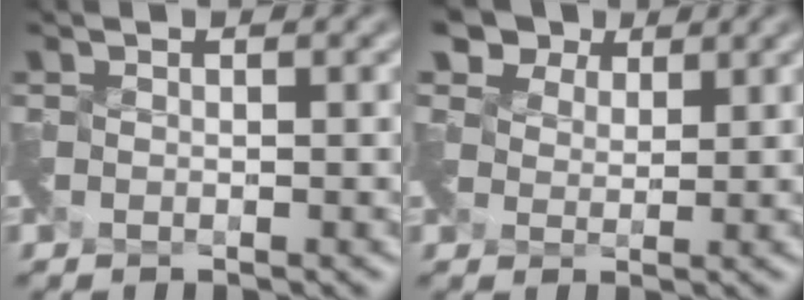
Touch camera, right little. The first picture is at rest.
{"total": 4.0, "force": [3.2, 2.4, 0.5], "torque": [-0.023, 0.005, 0.052]}